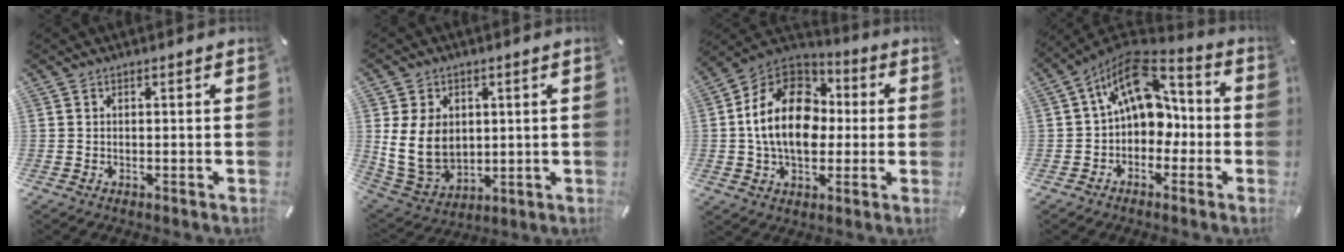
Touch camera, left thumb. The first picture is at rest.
{"total": 11.6, "force": [1.8, 9.4, 6.5], "torque": [-0.149, -0.006, 0.034]}
{"total": 18.4, "force": [-0.4, 13.6, 12.5], "torque": [-0.255, 0.020, -0.013]}
{"total": 16.1, "force": [4.0, 10.7, 11.4], "torque": [-0.197, -0.016, 0.067]}